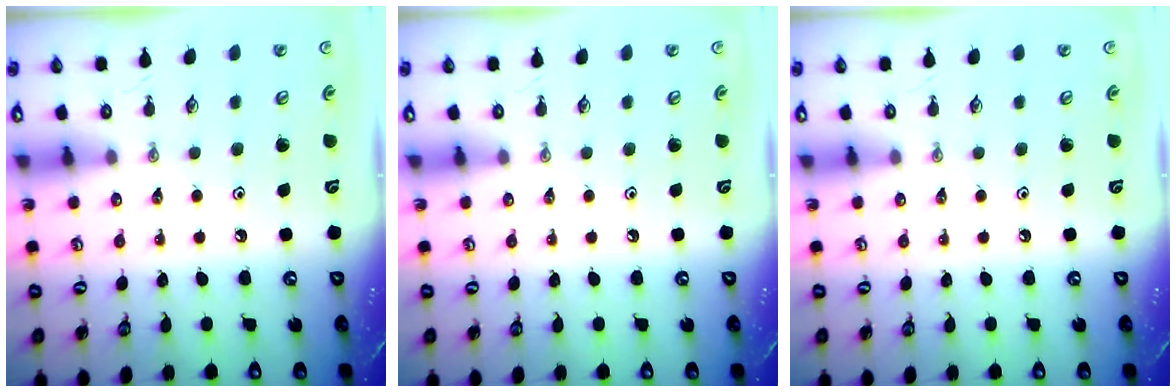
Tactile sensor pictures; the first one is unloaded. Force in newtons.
{"total": 0.0}
{"total": 0.0}